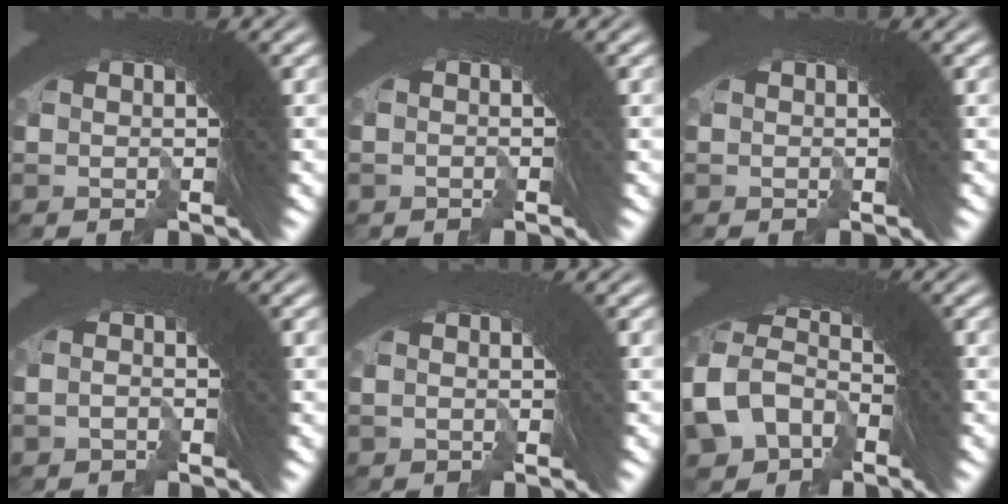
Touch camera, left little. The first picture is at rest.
{"total": 2.2, "force": [-1.1, -0.8, -1.8], "torque": [0.027, -0.008, -0.014]}
{"total": 0.8, "force": [-0.3, -0.4, -0.6], "torque": [0.010, -0.002, -0.004]}
{"total": 2.6, "force": [-1.9, -0.1, -1.8], "torque": [0.036, -0.002, -0.032]}
{"total": 3.4, "force": [-1.8, -1.1, -2.6], "torque": [0.038, -0.012, -0.022]}
{"total": 7.9, "force": [-3.7, 6.8, 1.5], "torque": [-0.048, -0.025, -0.066]}